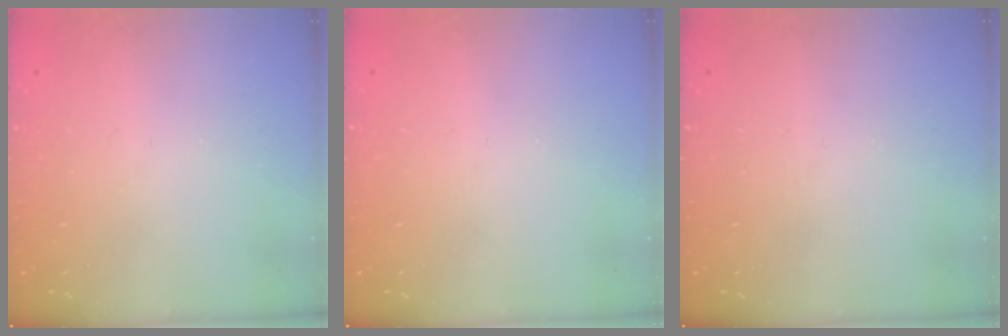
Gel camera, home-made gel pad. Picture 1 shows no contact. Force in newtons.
{"total": 0.0}
{"total": 0.0}